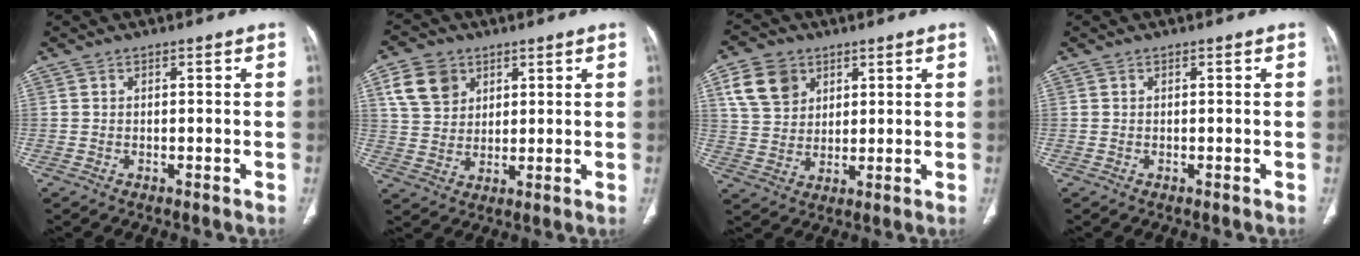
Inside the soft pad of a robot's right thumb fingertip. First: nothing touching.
{"total": 8.9, "force": [4.1, 6.8, 4.0], "torque": [-0.054, -0.011, 0.084]}
{"total": 9.7, "force": [4.5, 7.3, 4.5], "torque": [-0.063, -0.011, 0.091]}
{"total": 0.0}